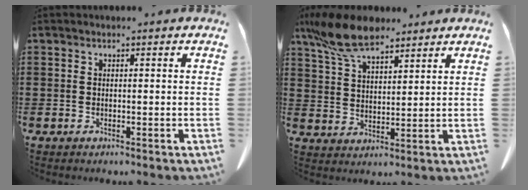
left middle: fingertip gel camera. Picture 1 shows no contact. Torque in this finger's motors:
{"motor_torque": [2.14, 0.00, 0.41, 0.21]}